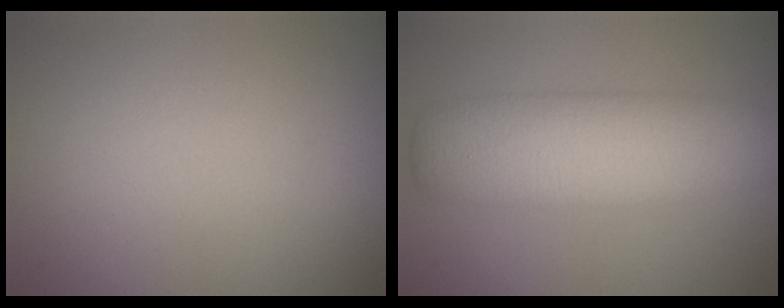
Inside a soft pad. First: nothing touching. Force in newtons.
{"total": 8.0, "press": 8.0, "slide": 0.1}